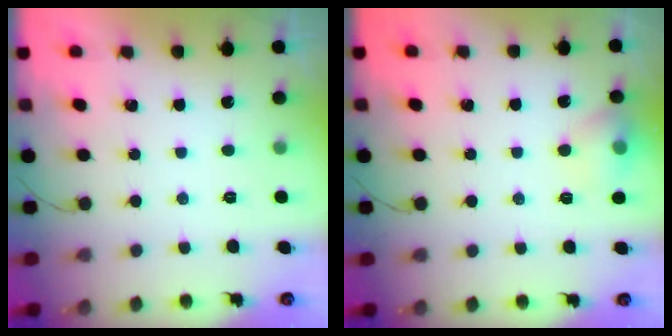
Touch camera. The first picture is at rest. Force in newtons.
{"total": 8.9, "press": 8.8, "slide": 1.4}